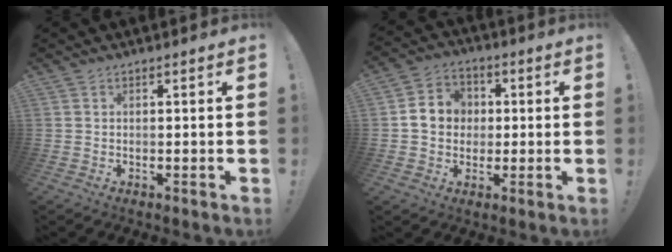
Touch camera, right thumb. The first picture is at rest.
{"total": 9.5, "force": [0.8, 8.7, 3.9], "torque": [-0.057, 0.010, 0.024]}